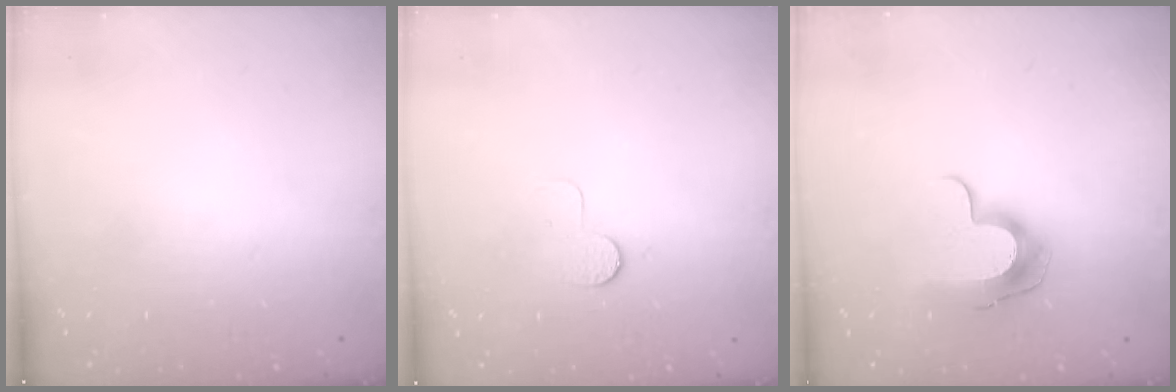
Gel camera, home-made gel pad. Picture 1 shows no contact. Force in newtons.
{"total": 5.7, "press": 5.6, "slide": 0.6}
{"total": 10.2, "press": 10.2, "slide": 0.5}